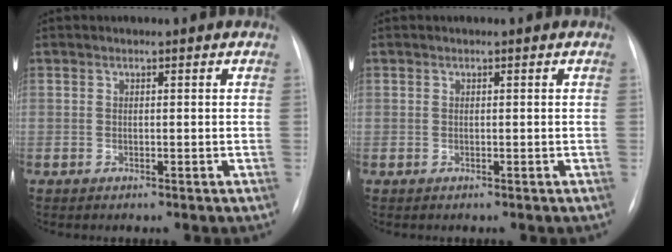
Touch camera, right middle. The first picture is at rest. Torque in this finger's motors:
{"motor_torque": [-0.89, 0.44, -0.23, -0.07]}